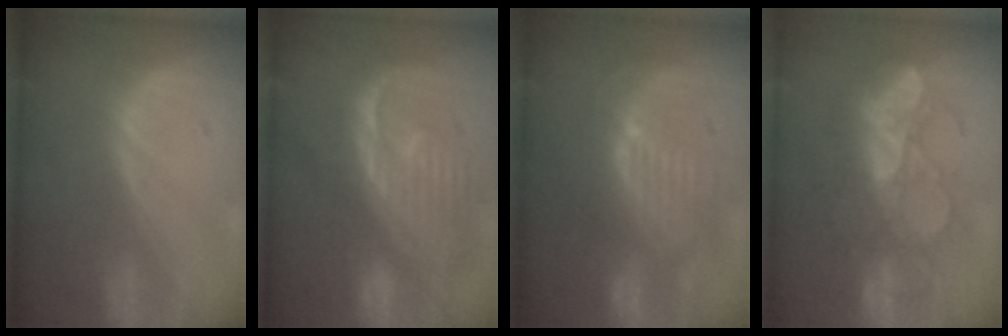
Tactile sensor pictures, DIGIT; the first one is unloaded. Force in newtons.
{"total": 12.7, "press": 10.9, "slide": 6.5}
{"total": 9.8, "press": 9.0, "slide": 3.9}
{"total": 9.1, "press": 8.9, "slide": 1.9}